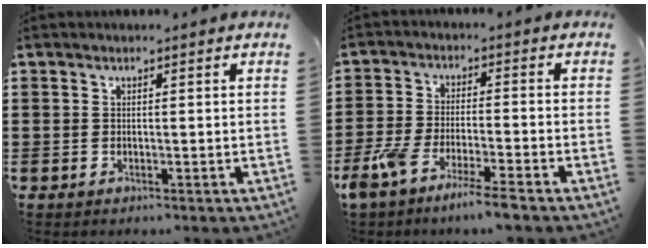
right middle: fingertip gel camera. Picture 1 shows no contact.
{"total": 6.0, "force": [-5.0, 0.1, 3.3], "torque": [-0.081, -0.018, -0.097]}